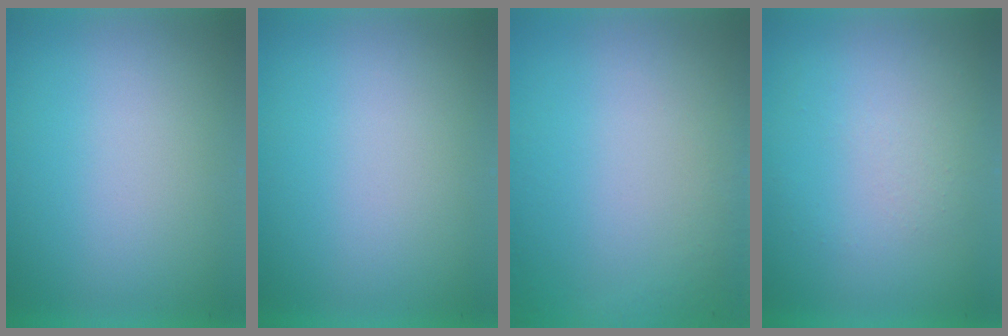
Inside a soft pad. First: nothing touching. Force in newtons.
{"total": 0.0}
{"total": 4.9}
{"total": 1.1}